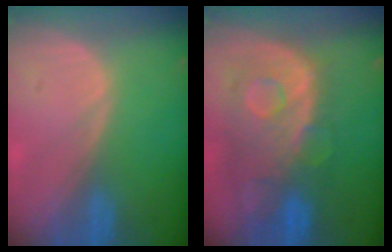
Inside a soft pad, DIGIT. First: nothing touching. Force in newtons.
{"total": 11.3, "press": 9.7, "slide": 5.7}